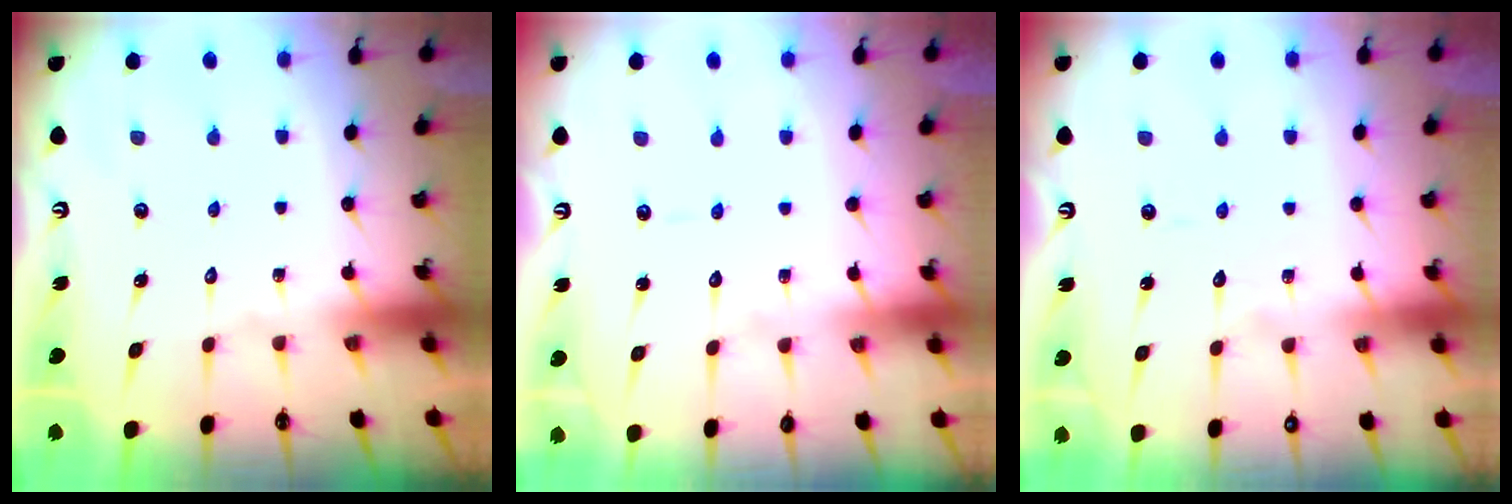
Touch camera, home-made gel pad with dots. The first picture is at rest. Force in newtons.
{"total": 3.4, "press": 3.4, "slide": 0.3}
{"total": 4.0, "press": 4.0, "slide": 0.3}